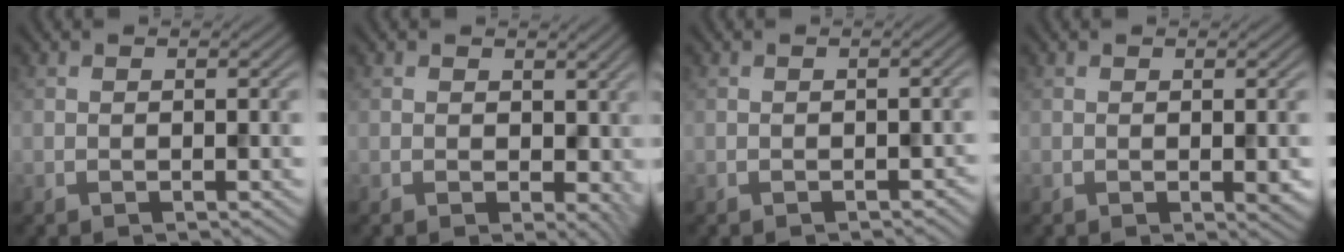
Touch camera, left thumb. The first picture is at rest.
{"total": 3.6, "force": [0.3, 2.6, 2.5], "torque": [-0.044, -0.010, 0.007]}
{"total": 0.9, "force": [-0.6, 0.5, 0.4], "torque": [-0.007, -0.004, -0.010]}
{"total": 1.0, "force": [0.0, 0.3, 1.0], "torque": [-0.012, -0.004, 0.000]}